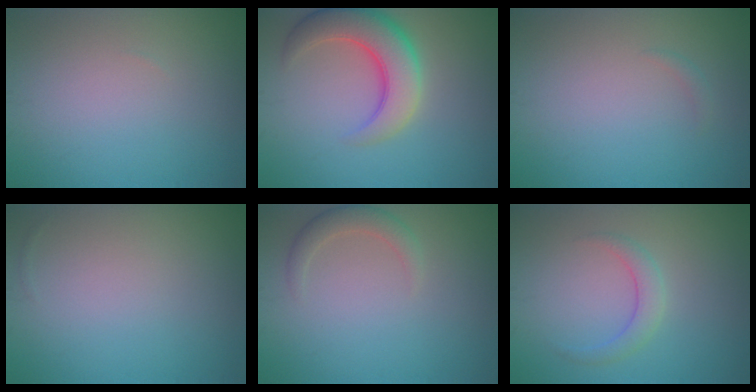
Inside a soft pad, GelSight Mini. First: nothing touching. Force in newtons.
{"total": 6.5, "press": 6.5, "slide": 0.3}
{"total": 0.6, "press": 0.6, "slide": 0.1}
{"total": 0.0}
{"total": 2.0, "press": 2.0, "slide": 0.2}
{"total": 2.0, "press": 2.0, "slide": 0.1}